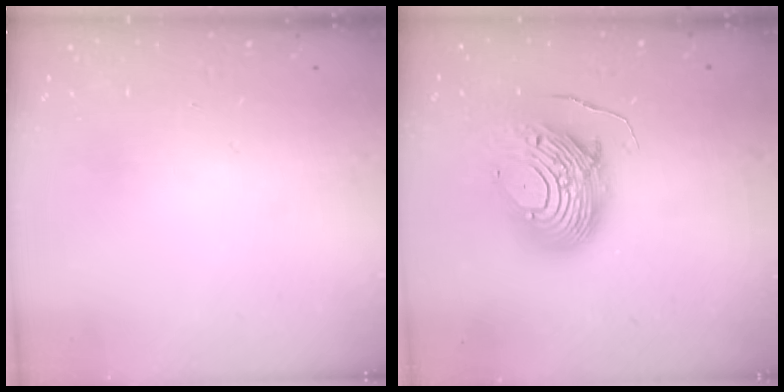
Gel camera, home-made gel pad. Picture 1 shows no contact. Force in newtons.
{"total": 13.5, "press": 13.4, "slide": 0.8}